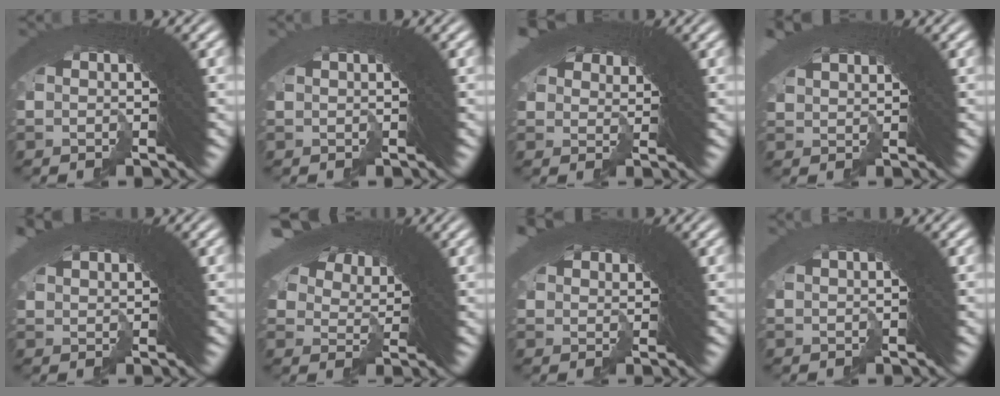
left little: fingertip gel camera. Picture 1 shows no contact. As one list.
[{"total": 1.1, "force": [-0.1, -0.7, -0.8], "torque": [0.019, -0.001, 0.001]}, {"total": 2.0, "force": [0.6, 1.9, 0.0], "torque": [0.012, -0.025, 0.020]}, {"total": 1.2, "force": [1.0, 0.0, 0.7], "torque": [0.005, -0.002, 0.024]}, {"total": 0.8, "force": [0.7, -0.2, 0.3], "torque": [0.010, -0.008, 0.021]}, {"total": 4.3, "force": [3.3, 1.7, 2.1], "torque": [-0.037, -0.006, 0.064]}, {"total": 1.0, "force": [0.5, 0.8, 0.2], "torque": [0.009, -0.018, 0.020]}, {"total": 1.9, "force": [0.1, -1.4, -1.2], "torque": [0.021, -0.001, 0.009]}]